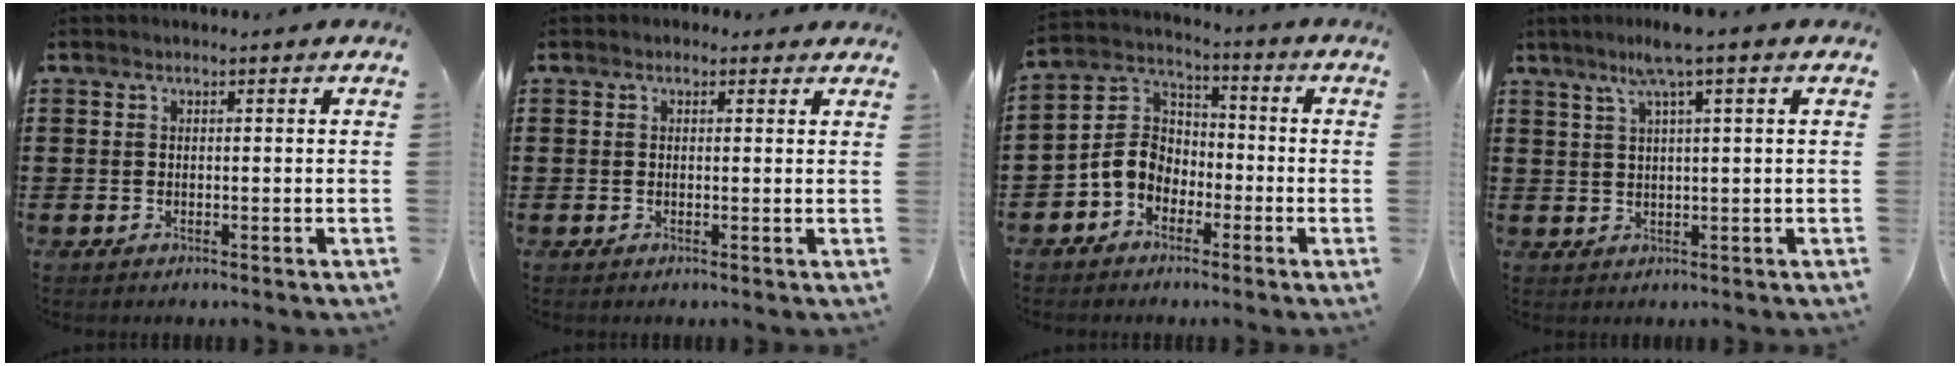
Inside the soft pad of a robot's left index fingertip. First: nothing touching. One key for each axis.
{"total": 1.0, "fx": 0.5, "fy": 0.7, "fz": 0.4, "tx": -0.010, "ty": 0.007, "tz": 0.009}
{"total": 6.3, "fx": -2.6, "fy": 5.1, "fz": 2.6, "tx": -0.085, "ty": 0.008, "tz": -0.061}
{"total": 5.1, "fx": 2.6, "fy": -0.3, "fz": 4.4, "tx": -0.090, "ty": 0.003, "tz": 0.042}